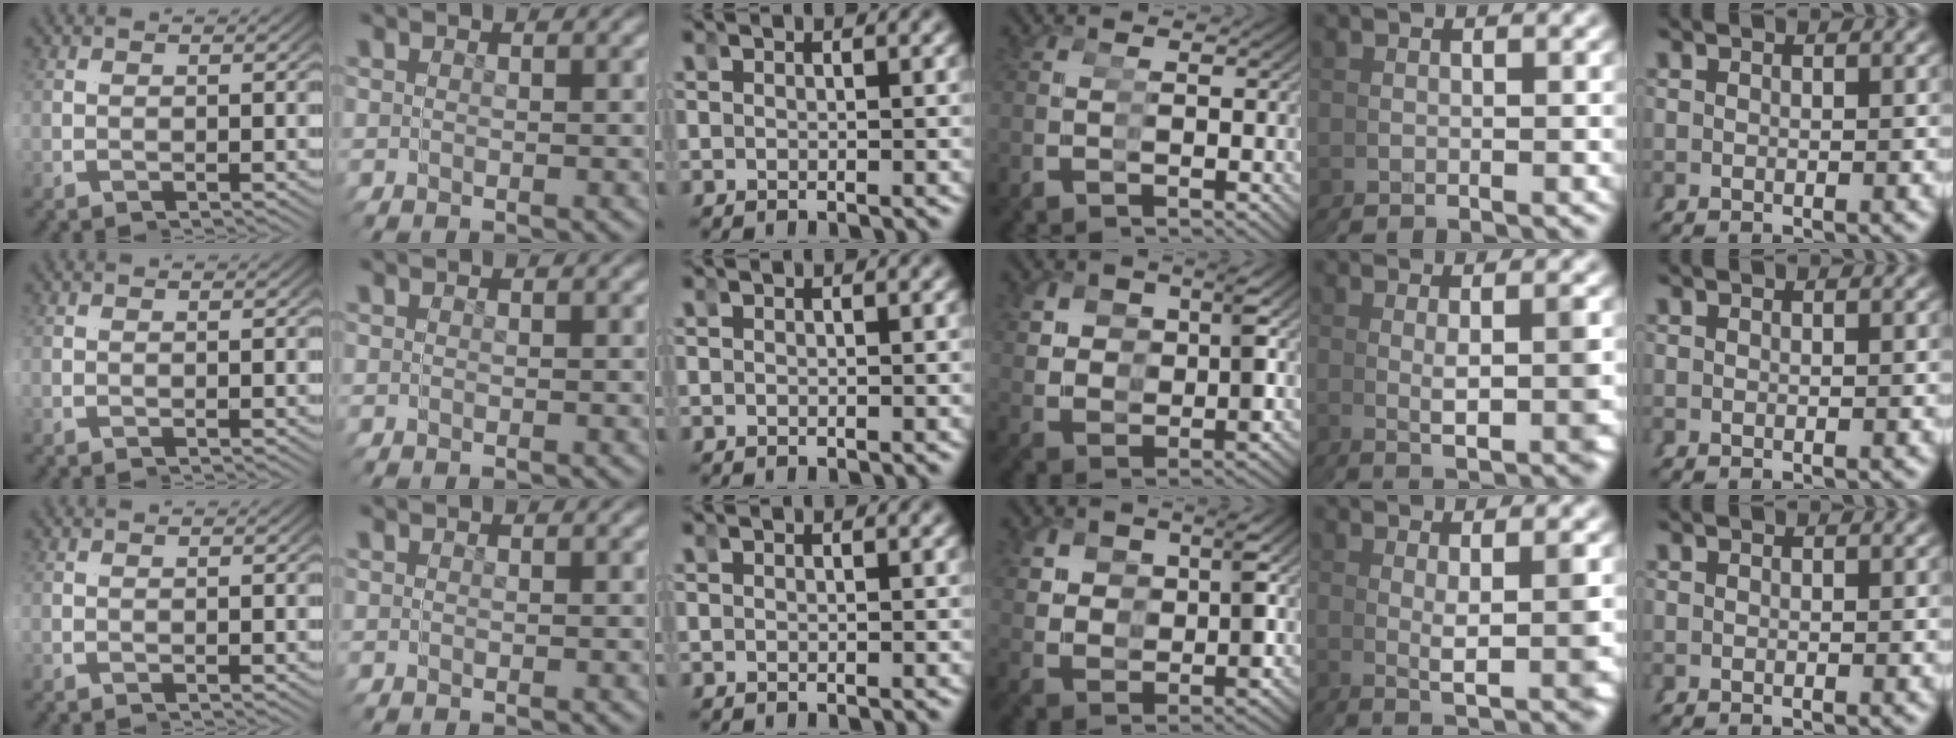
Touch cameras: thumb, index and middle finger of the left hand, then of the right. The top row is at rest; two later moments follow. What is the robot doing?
{"motion": "grasp_and_lifting", "object": "pipette"}